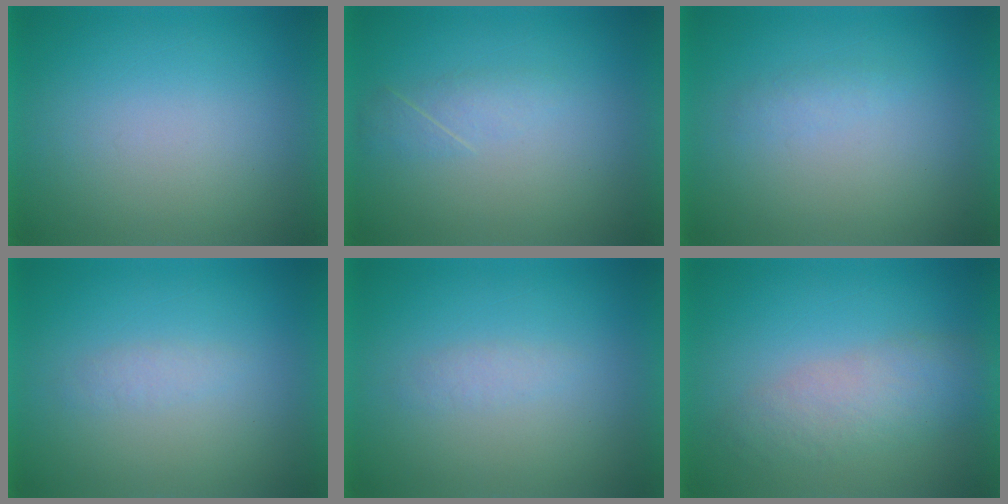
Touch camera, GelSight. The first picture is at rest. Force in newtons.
{"total": 2.1}
{"total": 1.3}
{"total": 1.3}
{"total": 1.3}
{"total": 2.9}